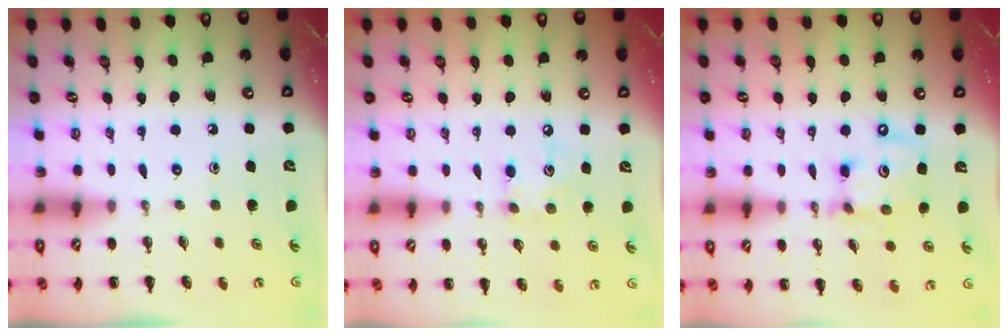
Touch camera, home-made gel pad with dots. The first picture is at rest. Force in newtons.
{"total": 5.5, "press": 5.5, "slide": 0.7}
{"total": 11.2, "press": 11.0, "slide": 1.9}